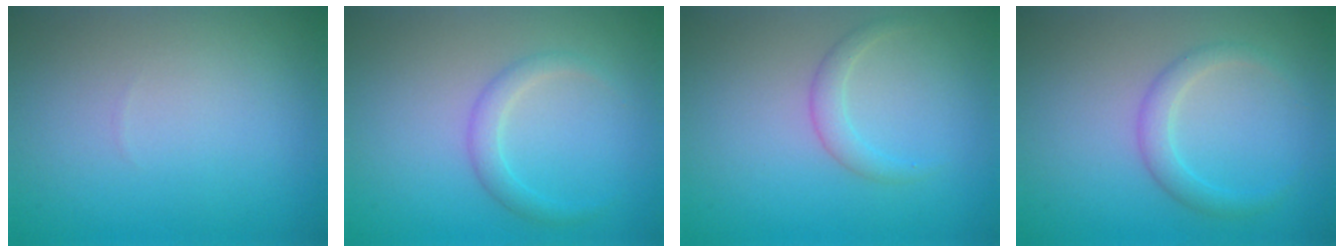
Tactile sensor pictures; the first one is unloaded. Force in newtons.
{"total": 1.7, "press": 1.7, "slide": 0.1}
{"total": 1.5, "press": 1.5, "slide": 0.1}
{"total": 2.0, "press": 2.0, "slide": 0.1}